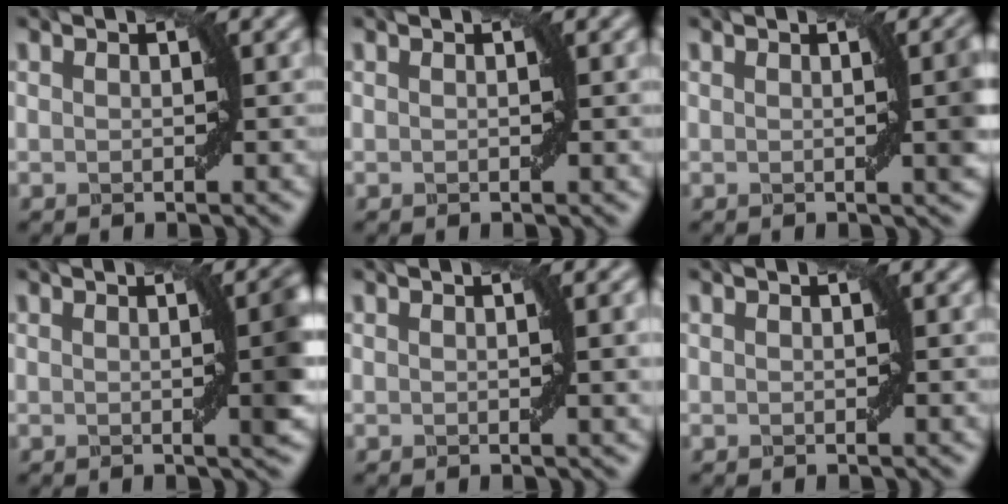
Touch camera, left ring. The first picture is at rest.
{"total": 0.7, "force": [0.2, 0.0, 0.7], "torque": [-0.008, -0.001, 0.003]}
{"total": 3.5, "force": [0.3, 0.7, 3.5], "torque": [-0.034, 0.008, 0.003]}
{"total": 4.7, "force": [0.2, 1.1, 4.5], "torque": [-0.044, 0.009, 0.001]}
{"total": 2.7, "force": [0.5, 0.5, 2.7], "torque": [-0.030, 0.001, 0.008]}
{"total": 0.0}